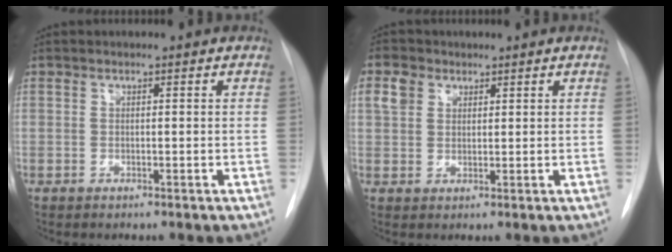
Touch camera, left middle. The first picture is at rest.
{"total": 4.3, "force": [2.1, 3.3, 1.7], "torque": [-0.043, 0.014, 0.043]}